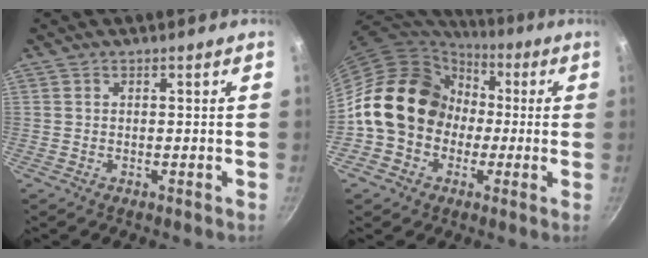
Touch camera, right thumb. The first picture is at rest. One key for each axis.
{"total": 18.4, "fx": -0.1, "fy": 15.3, "fz": 10.2, "tx": -0.142, "ty": 0.051, "tz": -0.006}